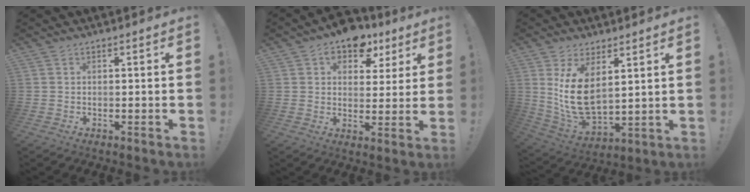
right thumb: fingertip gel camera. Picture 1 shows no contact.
{"total": 9.8, "force": [6.1, 6.7, 3.5], "torque": [-0.053, -0.037, 0.115]}
{"total": 13.5, "force": [4.9, 7.4, 10.2], "torque": [-0.207, -0.035, 0.096]}